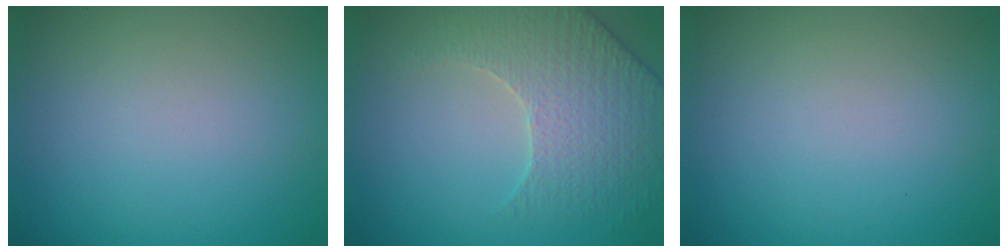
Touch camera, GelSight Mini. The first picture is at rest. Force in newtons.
{"total": 4.2, "press": 4.1, "slide": 1.0}
{"total": 0.0}